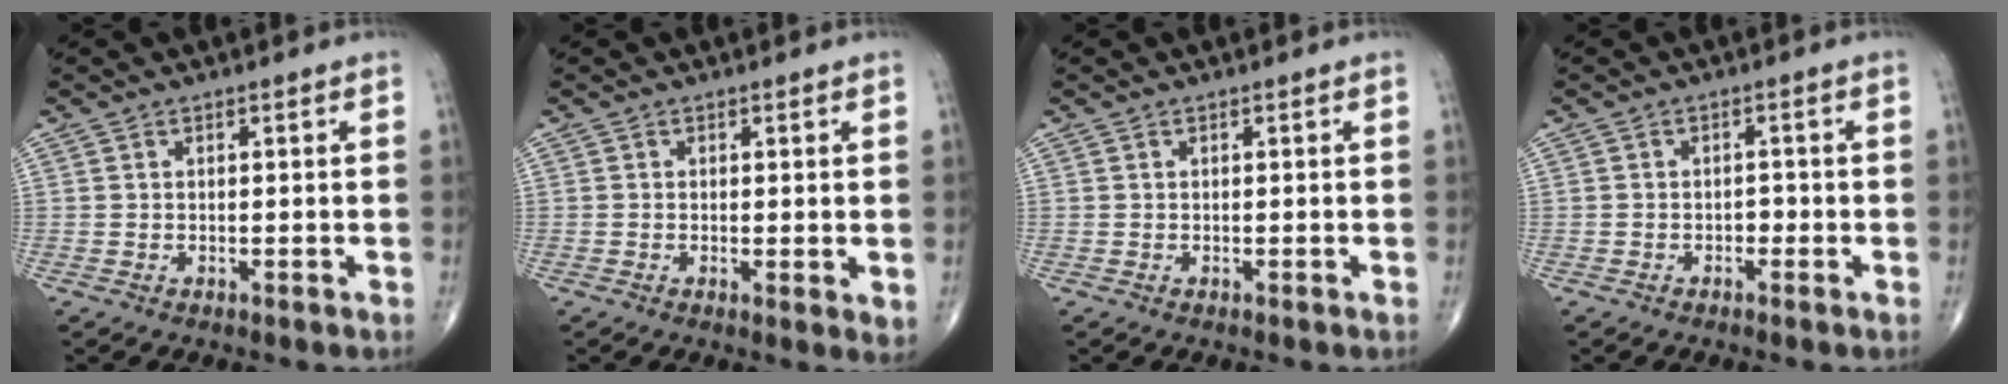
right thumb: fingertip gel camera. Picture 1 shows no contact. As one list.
[{"total": 2.6, "force": [0.0, 0.8, 2.4], "torque": [-0.038, -0.010, -0.004]}, {"total": 0.0}, {"total": 1.5, "force": [-0.7, 1.0, 0.8], "torque": [-0.005, 0.005, -0.014]}]